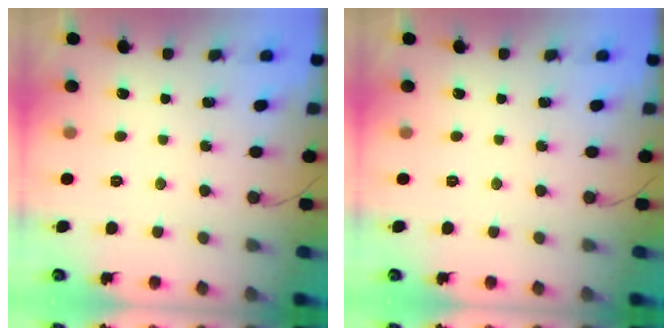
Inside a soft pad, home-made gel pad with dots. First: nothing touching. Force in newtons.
{"total": 0.0}